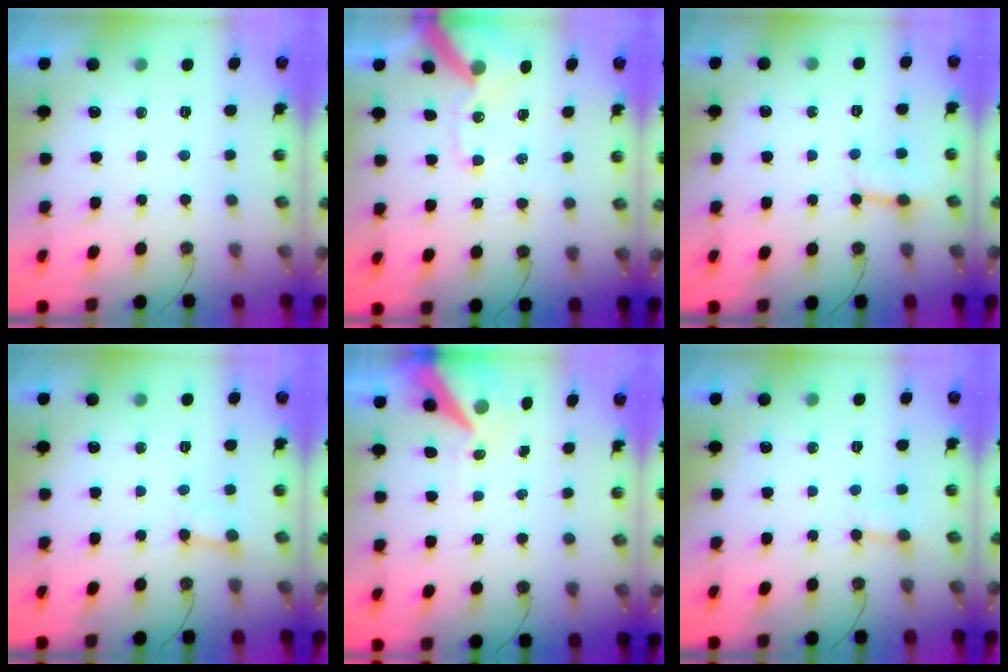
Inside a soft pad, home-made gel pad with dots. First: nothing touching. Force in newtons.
{"total": 12.9, "press": 12.8, "slide": 1.7}
{"total": 2.8, "press": 2.8, "slide": 0.2}
{"total": 4.9, "press": 4.8, "slide": 0.6}
{"total": 9.0, "press": 8.9, "slide": 1.4}
{"total": 3.3, "press": 3.2, "slide": 0.2}